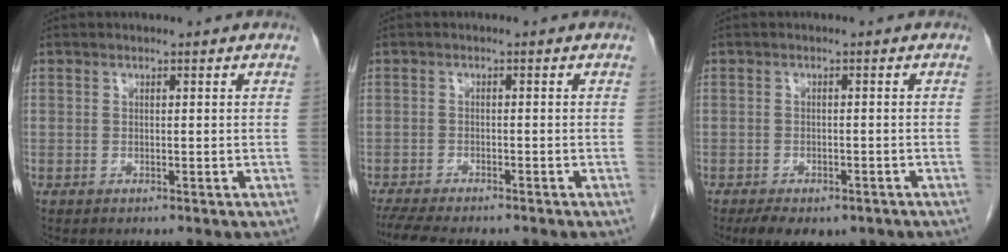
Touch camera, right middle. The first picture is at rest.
{"total": 9.1, "force": [-7.8, 1.5, 4.4], "torque": [-0.068, -0.011, -0.117]}
{"total": 7.7, "force": [-5.5, 3.6, 3.9], "torque": [-0.052, -0.004, -0.074]}